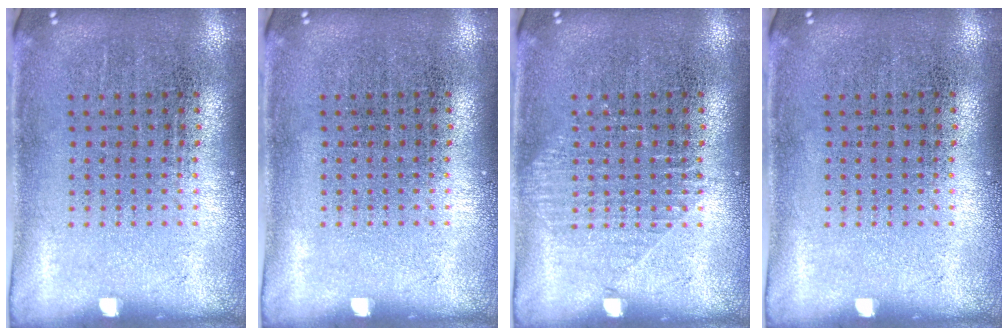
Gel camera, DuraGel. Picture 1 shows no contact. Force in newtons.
{"total": 0.0}
{"total": 1.0, "press": 1.0, "slide": 0.2}
{"total": 0.0}